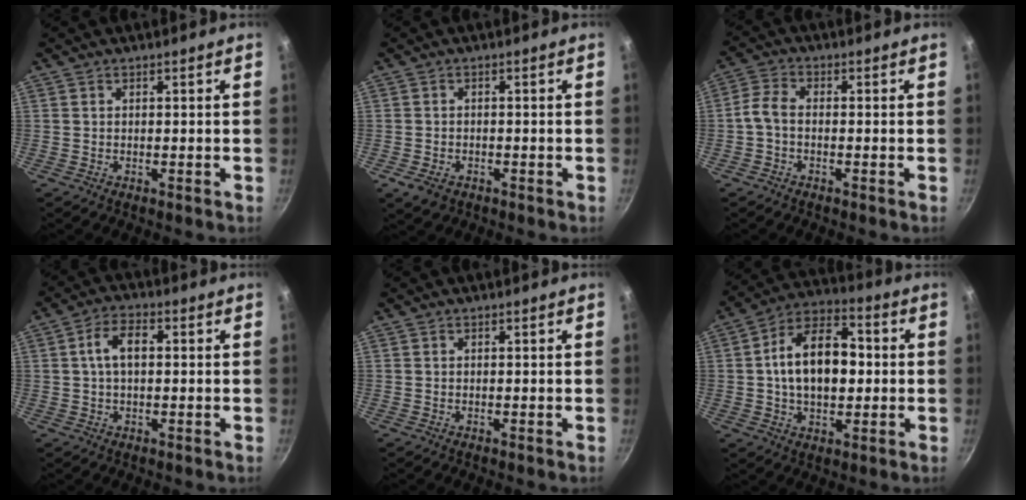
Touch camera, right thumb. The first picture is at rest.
{"total": 3.1, "force": [-1.5, 2.1, 1.7], "torque": [-0.031, 0.002, -0.021]}
{"total": 4.3, "force": [-0.9, 2.5, 3.4], "torque": [-0.072, 0.015, -0.026]}
{"total": 6.0, "force": [0.8, 3.3, 4.9], "torque": [-0.091, 0.016, 0.011]}
{"total": 0.0}
{"total": 15.6, "force": [0.7, 9.3, 12.4], "torque": [-0.187, 0.025, 0.005]}